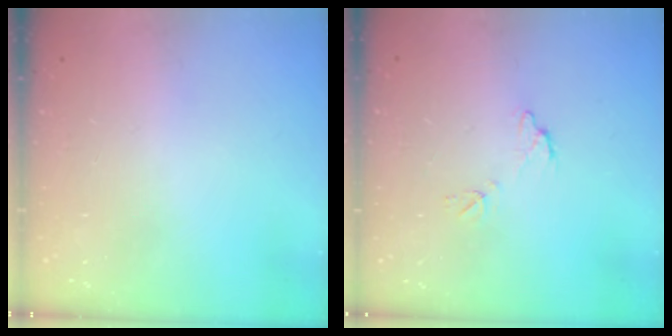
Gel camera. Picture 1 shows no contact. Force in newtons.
{"total": 6.2, "press": 6.2, "slide": 0.4}